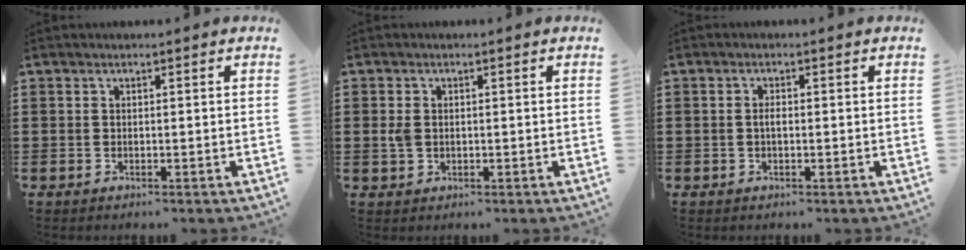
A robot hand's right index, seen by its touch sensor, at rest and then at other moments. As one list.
[{"total": 2.1, "force": [0.1, 1.5, 1.4], "torque": [-0.038, 0.005, -0.001]}, {"total": 1.4, "force": [-0.2, 0.5, 1.3], "torque": [-0.025, 0.000, -0.003]}]